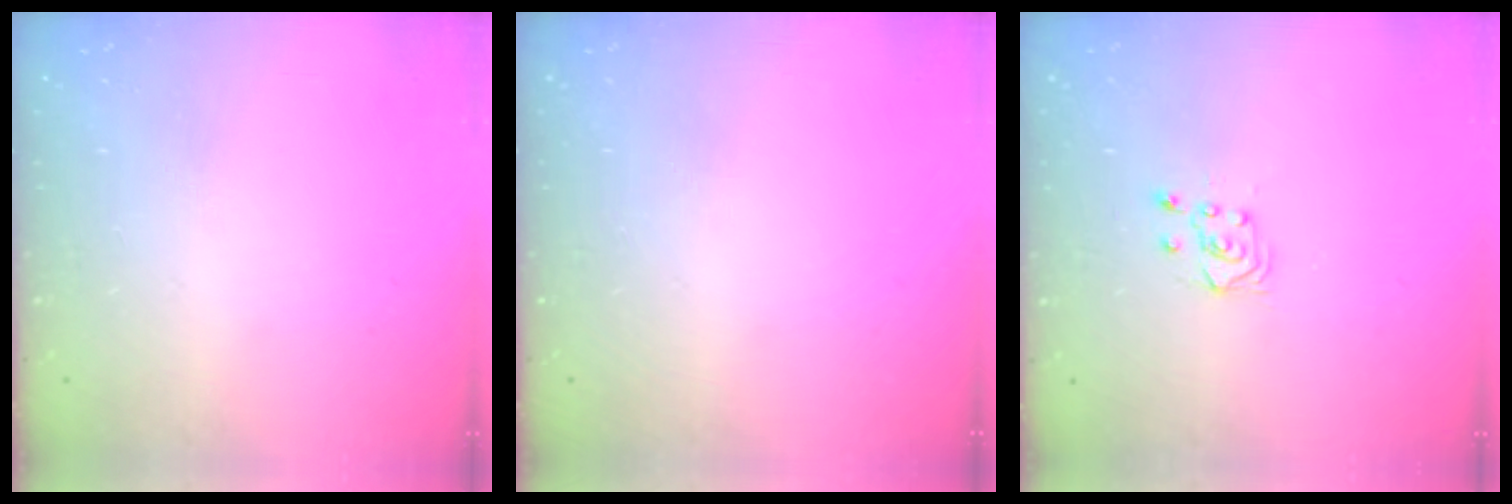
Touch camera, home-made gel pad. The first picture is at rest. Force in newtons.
{"total": 0.0}
{"total": 4.5, "press": 4.4, "slide": 0.8}